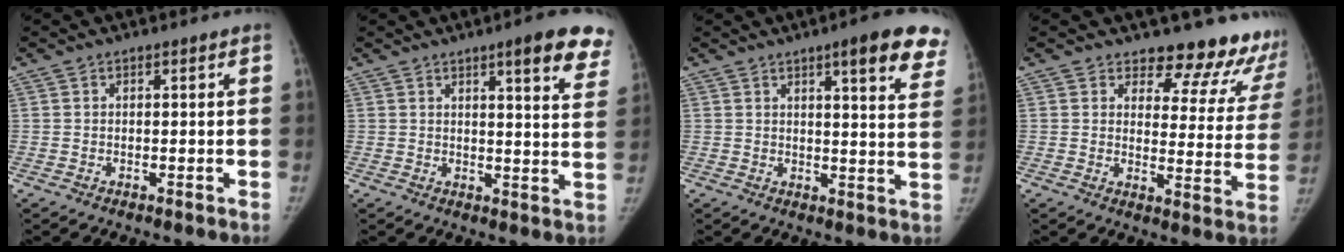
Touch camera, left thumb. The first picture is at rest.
{"total": 12.7, "force": [8.4, 2.4, 9.2], "torque": [-0.086, -0.037, 0.089]}
{"total": 13.8, "force": [8.8, 2.6, 10.2], "torque": [-0.099, -0.038, 0.096]}
{"total": 16.0, "force": [14.6, 5.6, 3.6], "torque": [0.018, -0.133, 0.156]}